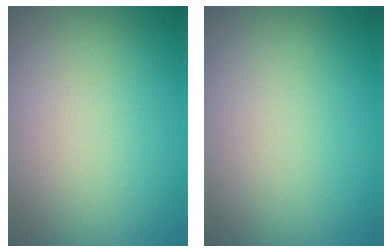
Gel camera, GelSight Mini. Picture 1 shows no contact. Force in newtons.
{"total": 0.0}